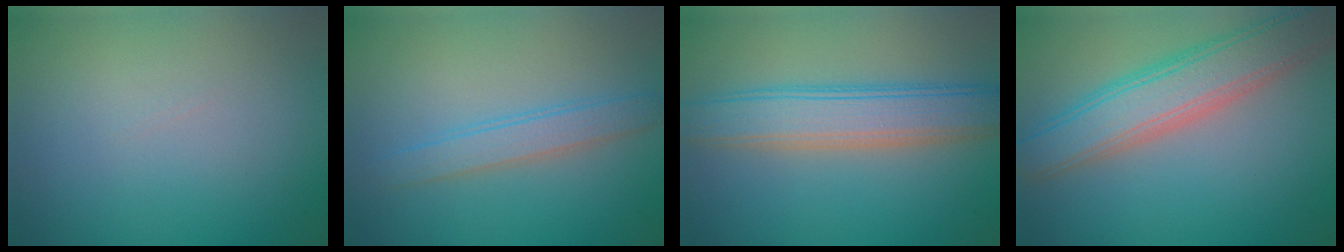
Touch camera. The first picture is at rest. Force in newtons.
{"total": 2.5, "press": 2.5, "slide": 0.0}
{"total": 6.9, "press": 6.9, "slide": 0.3}
{"total": 6.6, "press": 6.6, "slide": 0.4}